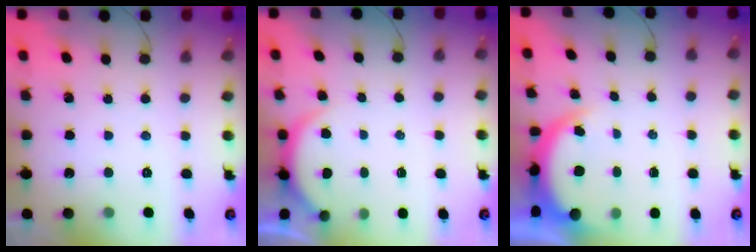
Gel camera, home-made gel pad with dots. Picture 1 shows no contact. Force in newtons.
{"total": 2.5, "press": 2.5, "slide": 0.6}
{"total": 4.6, "press": 4.6, "slide": 0.3}